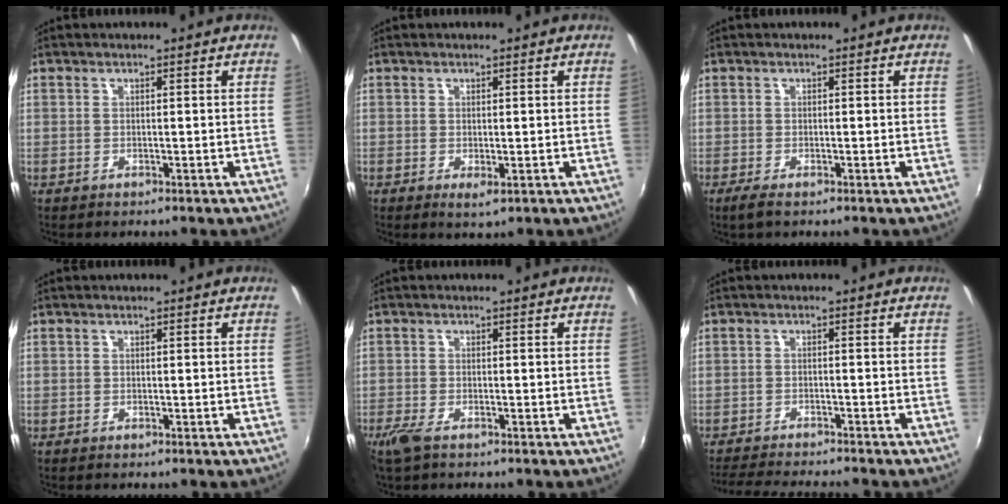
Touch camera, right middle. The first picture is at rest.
{"total": 1.6, "force": [-0.1, 0.6, 1.5], "torque": [-0.026, -0.006, -0.001]}
{"total": 1.8, "force": [-1.1, 0.2, 1.4], "torque": [-0.029, -0.008, -0.021]}
{"total": 0.0}
{"total": 3.3, "force": [-2.3, 0.9, 2.1], "torque": [-0.053, -0.010, -0.045]}
{"total": 8.6, "force": [-8.0, 0.4, 3.2], "torque": [-0.081, -0.018, -0.130]}